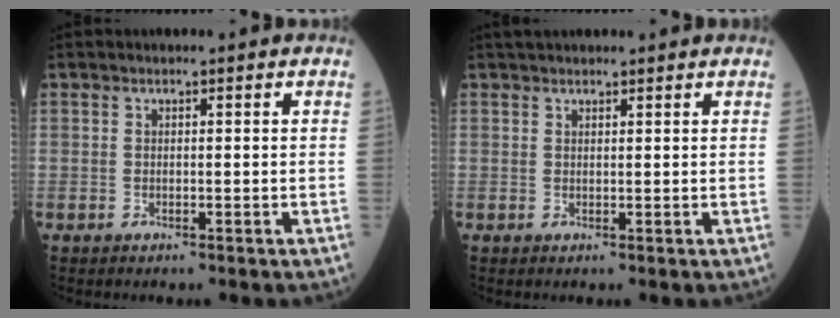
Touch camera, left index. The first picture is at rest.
{"total": 4.3, "force": [3.9, 0.7, 1.6], "torque": [-0.019, 0.037, 0.056]}